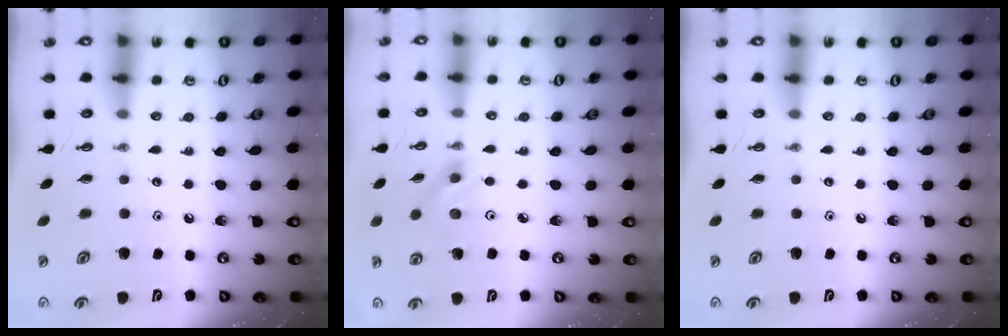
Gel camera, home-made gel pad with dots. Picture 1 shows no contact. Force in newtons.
{"total": 3.6, "press": 3.5, "slide": 1.0}
{"total": 0.0}